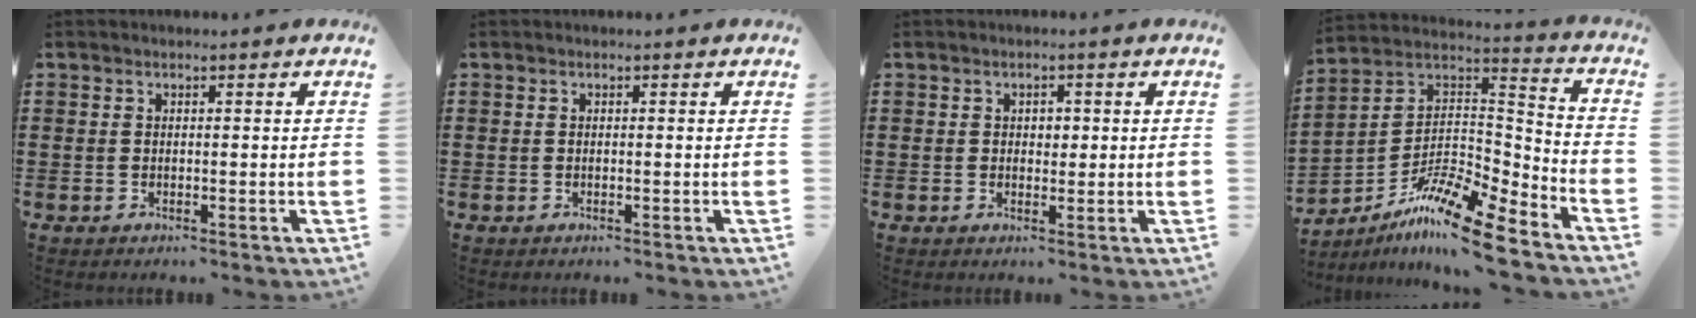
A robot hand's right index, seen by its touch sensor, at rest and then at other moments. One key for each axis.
{"total": 0.0}
{"total": 1.4, "fx": 0.2, "fy": 1.1, "fz": 0.9, "tx": -0.011, "ty": 0.005, "tz": 0.000}
{"total": 13.0, "fx": -10.4, "fy": 1.4, "fz": 7.7, "tx": -0.146, "ty": 0.018, "tz": -0.201}